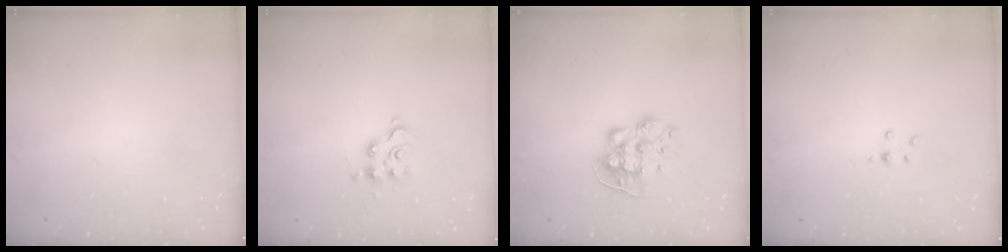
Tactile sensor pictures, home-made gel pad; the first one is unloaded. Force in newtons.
{"total": 7.2, "press": 7.1, "slide": 0.4}
{"total": 9.2, "press": 9.2, "slide": 0.4}
{"total": 2.4, "press": 2.4, "slide": 0.3}